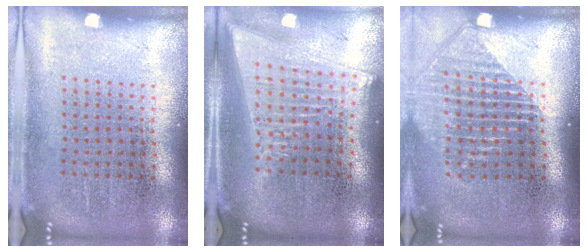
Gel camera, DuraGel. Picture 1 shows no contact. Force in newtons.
{"total": 2.0, "press": 1.7, "slide": 1.1}
{"total": 1.5, "press": 1.4, "slide": 0.6}